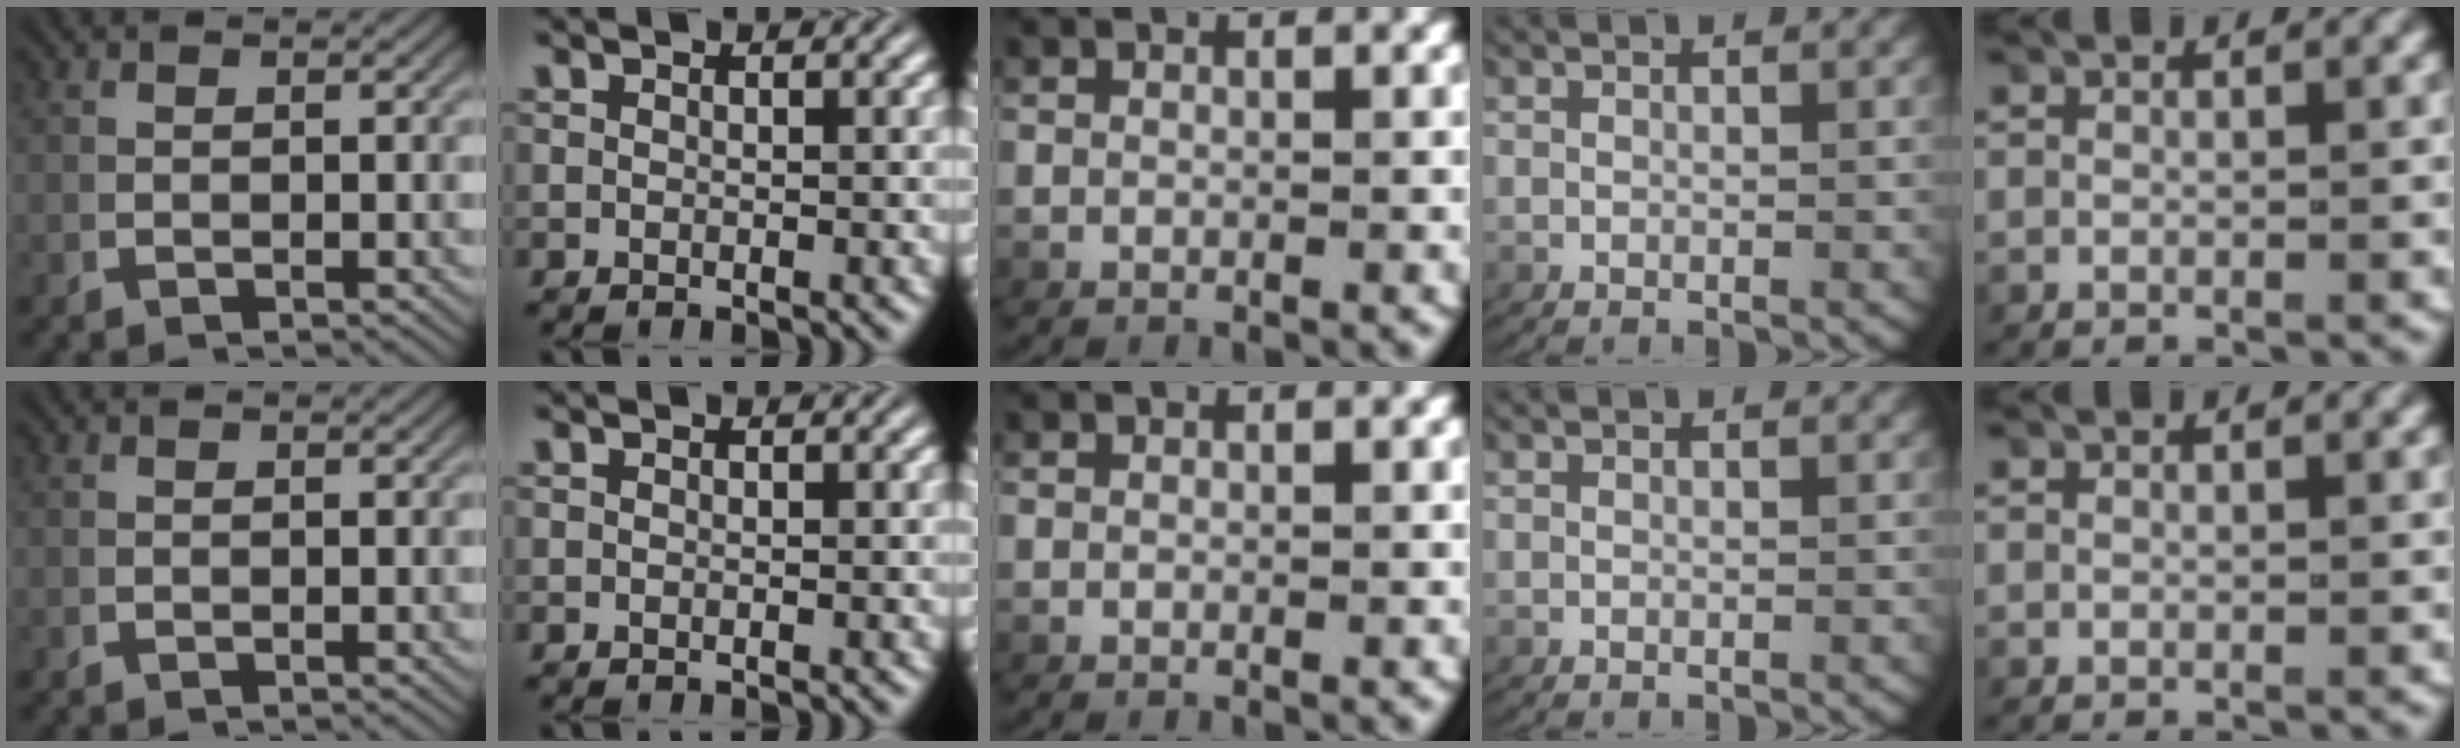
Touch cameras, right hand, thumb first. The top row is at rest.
{}